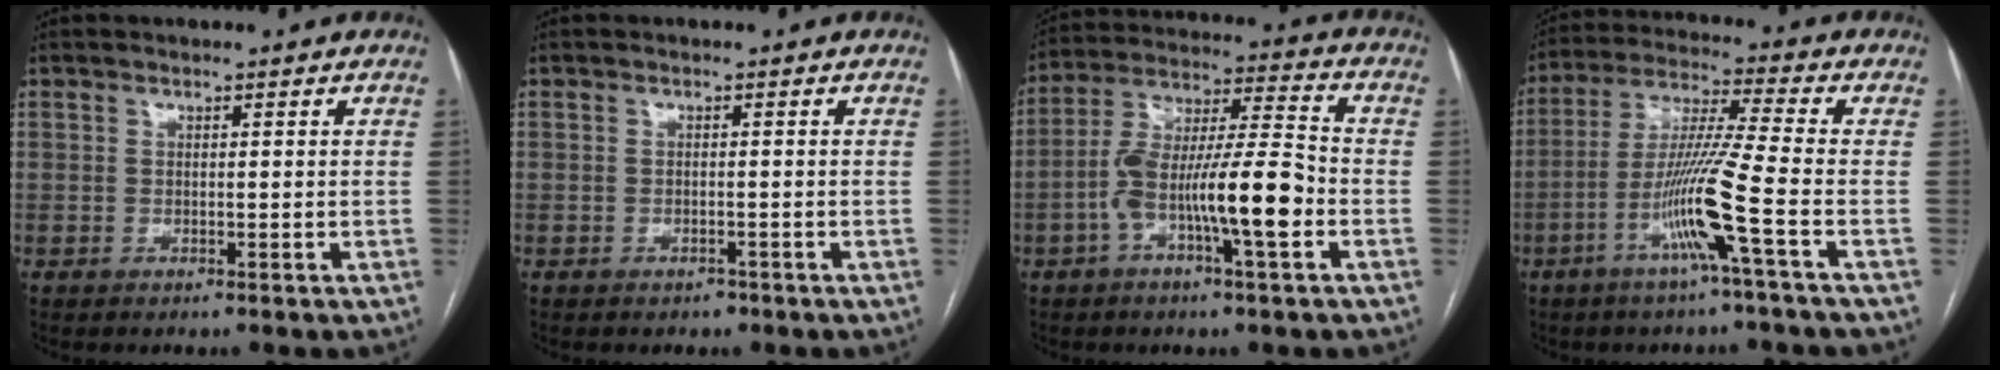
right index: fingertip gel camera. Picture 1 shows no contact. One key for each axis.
{"total": 1.2, "fx": -0.8, "fy": 0.7, "fz": 0.3, "tx": -0.008, "ty": 0.002, "tz": -0.011}
{"total": 14.1, "fx": -4.4, "fy": 1.7, "fz": 13.3, "tx": -0.246, "ty": 0.016, "tz": -0.078}
{"total": 11.5, "fx": -4.5, "fy": -1.9, "fz": 10.4, "tx": -0.205, "ty": -0.006, "tz": -0.092}